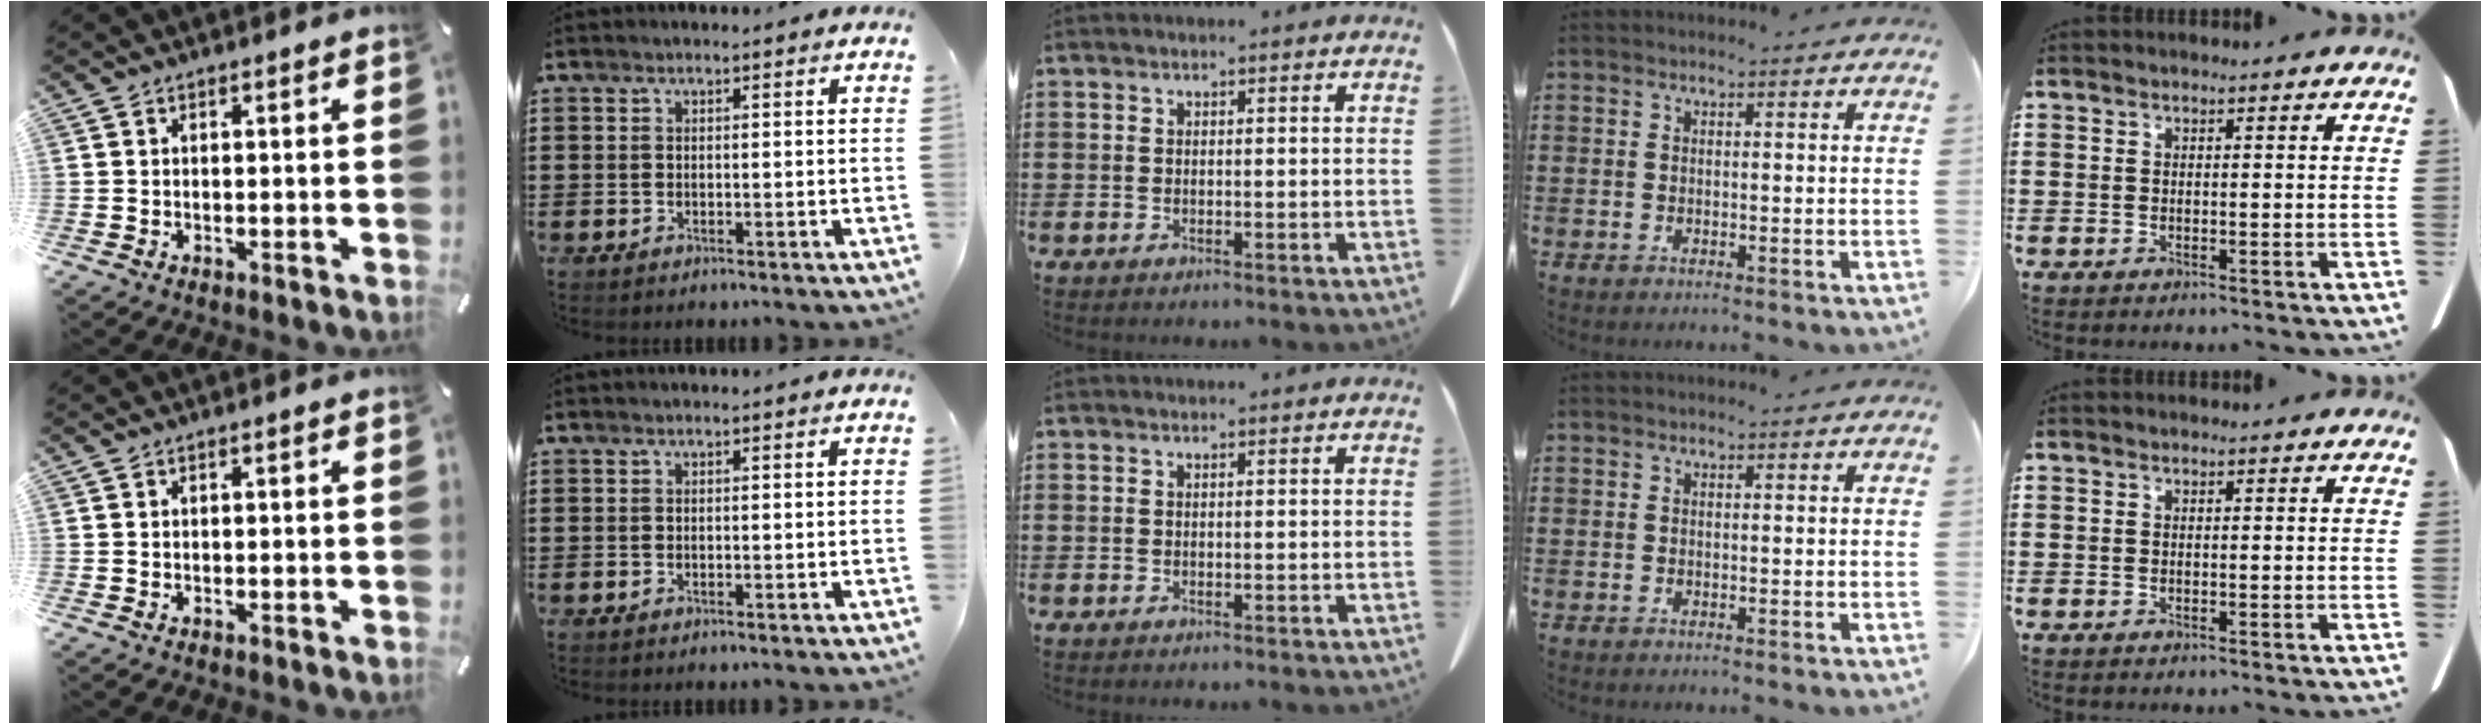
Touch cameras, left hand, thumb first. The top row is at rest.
{}